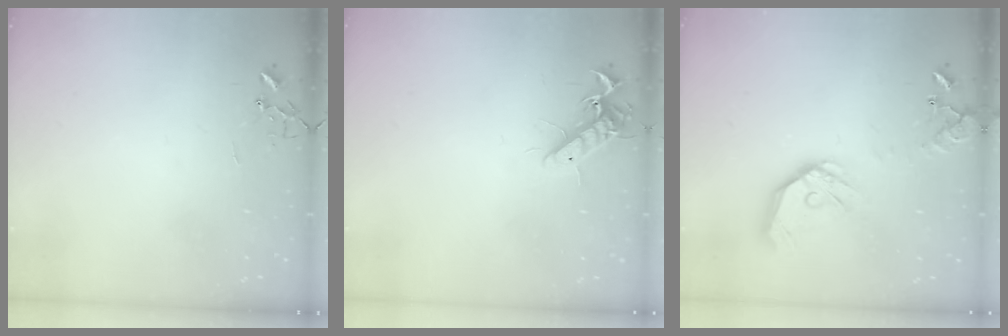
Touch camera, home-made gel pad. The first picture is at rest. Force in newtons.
{"total": 10.7, "press": 10.5, "slide": 1.7}
{"total": 16.8, "press": 16.6, "slide": 2.9}